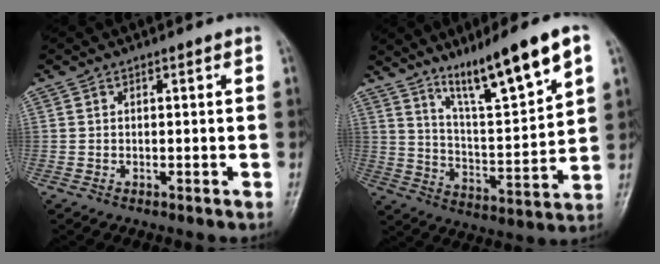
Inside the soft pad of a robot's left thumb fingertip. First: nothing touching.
{"total": 15.8, "force": [10.1, 2.0, 12.0], "torque": [-0.191, -0.053, 0.180]}